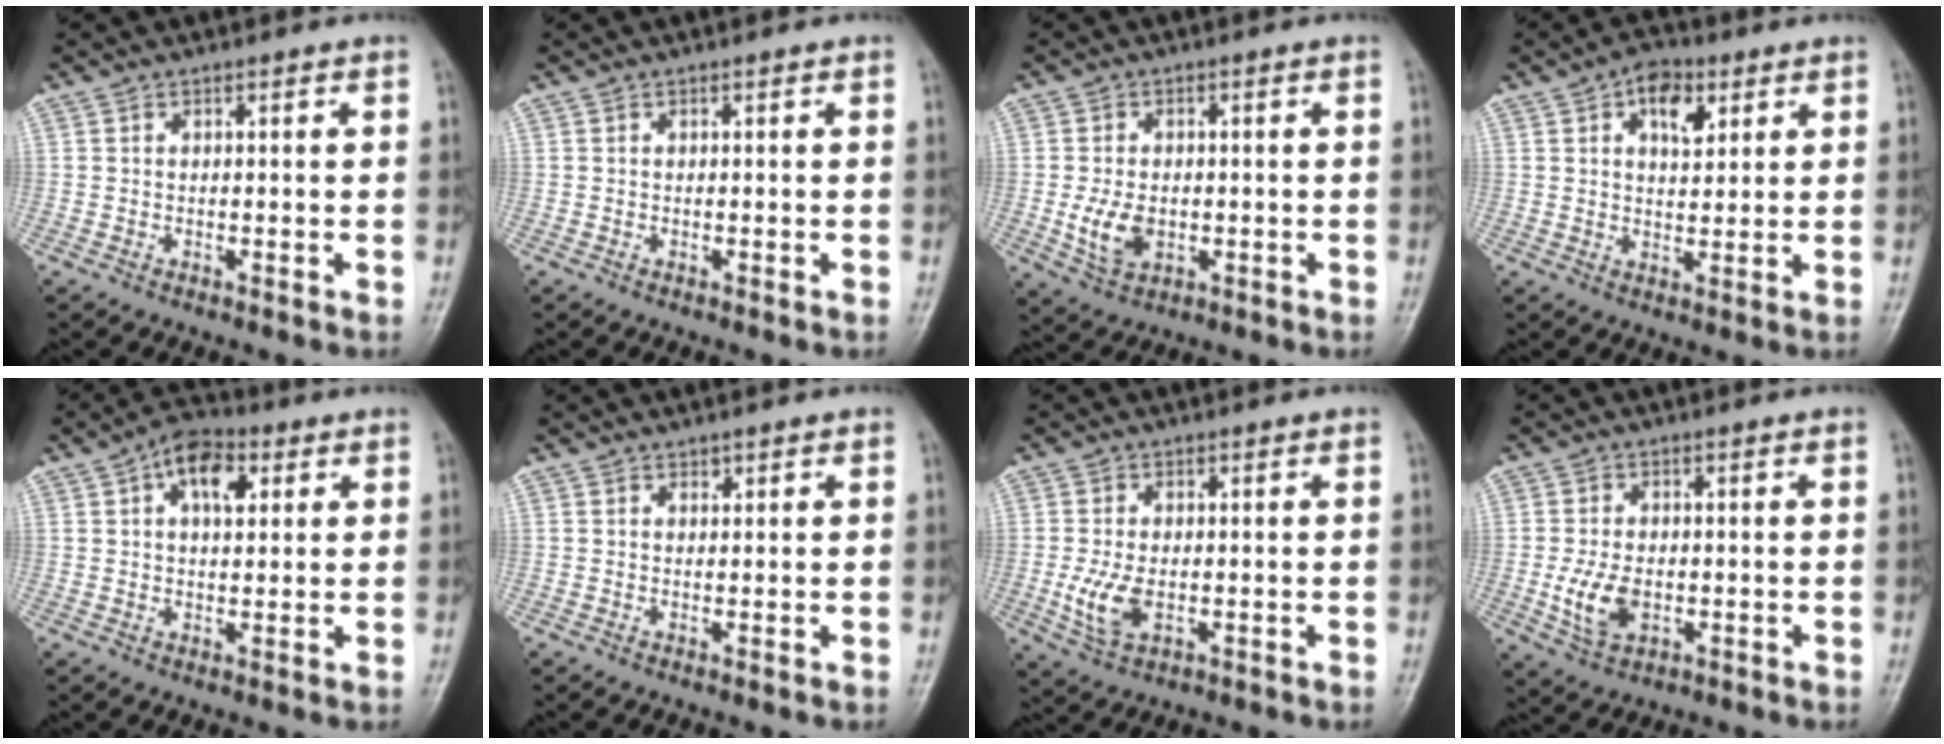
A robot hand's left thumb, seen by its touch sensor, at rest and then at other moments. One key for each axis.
{"total": 0.0}
{"total": 6.3, "fx": -1.0, "fy": 4.3, "fz": 4.5, "tx": -0.076, "ty": -0.003, "tz": -0.010}
{"total": 6.9, "fx": 3.0, "fy": 4.0, "fz": 4.7, "tx": -0.050, "ty": -0.008, "tz": 0.042}
{"total": 7.9, "fx": 2.9, "fy": 4.6, "fz": 5.8, "tx": -0.079, "ty": 0.007, "tz": 0.038}
{"total": 0.7, "fx": 0.5, "fy": 0.4, "fz": 0.2, "tx": 0.002, "ty": -0.003, "tz": 0.006}
{"total": 6.2, "fx": -1.1, "fy": 3.7, "fz": 4.9, "tx": -0.101, "ty": -0.006, "tz": -0.015}
{"total": 6.8, "fx": -1.2, "fy": 4.4, "fz": 5.1, "tx": -0.093, "ty": -0.002, "tz": -0.017}